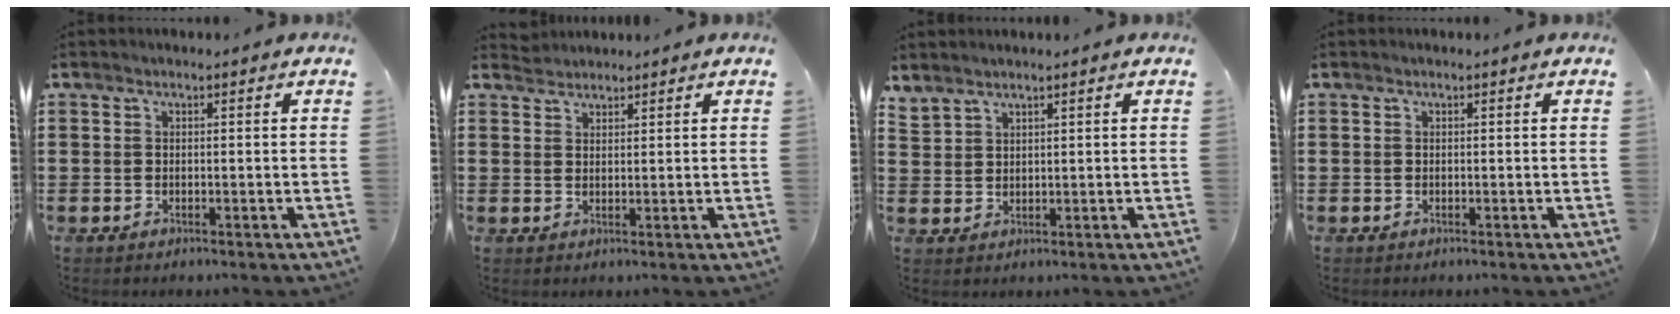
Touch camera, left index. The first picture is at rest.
{"total": 1.6, "force": [1.6, 0.3, -0.3], "torque": [0.001, 0.003, 0.032]}
{"total": 1.8, "force": [1.8, 0.3, 0.0], "torque": [-0.003, 0.001, 0.036]}
{"total": 0.0}